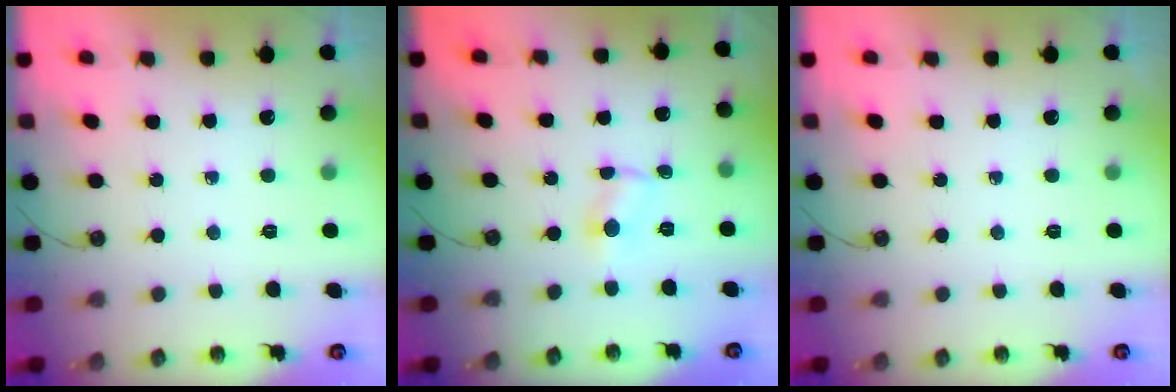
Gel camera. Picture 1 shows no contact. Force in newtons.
{"total": 1.6, "press": 1.5, "slide": 0.2}
{"total": 0.0}